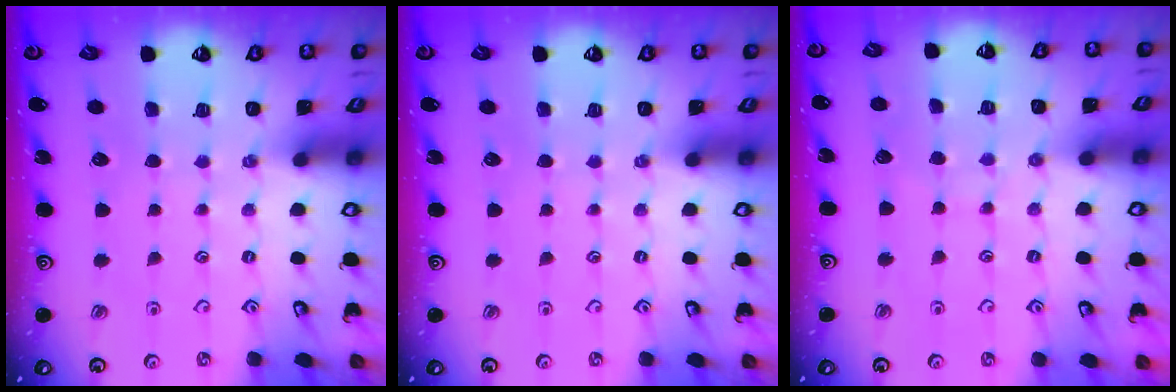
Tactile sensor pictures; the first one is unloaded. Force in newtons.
{"total": 0.0}
{"total": 4.4, "press": 4.4, "slide": 0.5}